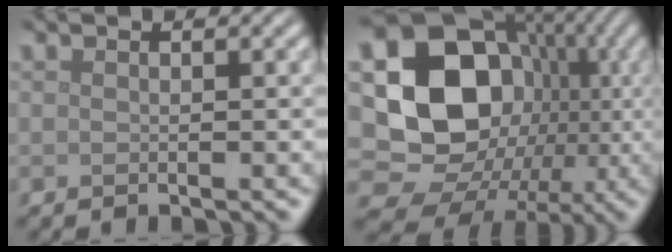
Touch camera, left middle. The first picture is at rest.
{"total": 17.3, "force": [-0.1, 14.9, 8.8], "torque": [-0.130, 0.002, -0.007]}